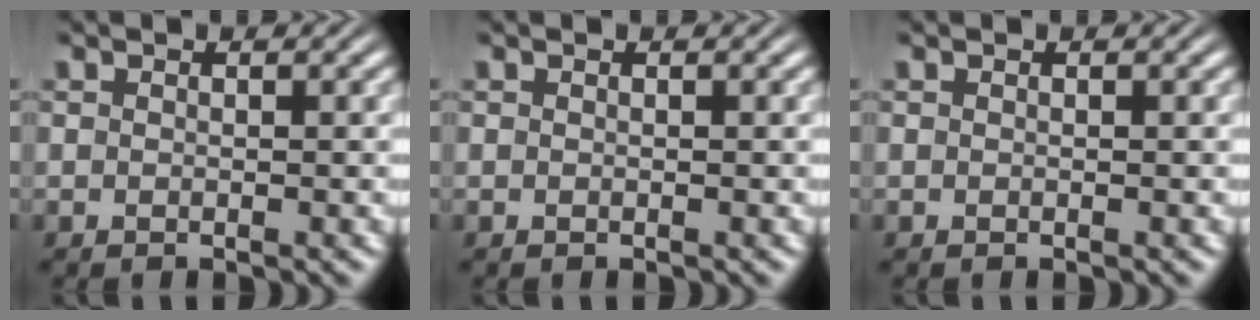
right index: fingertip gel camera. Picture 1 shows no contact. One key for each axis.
{"total": 0.0}
{"total": 0.0}